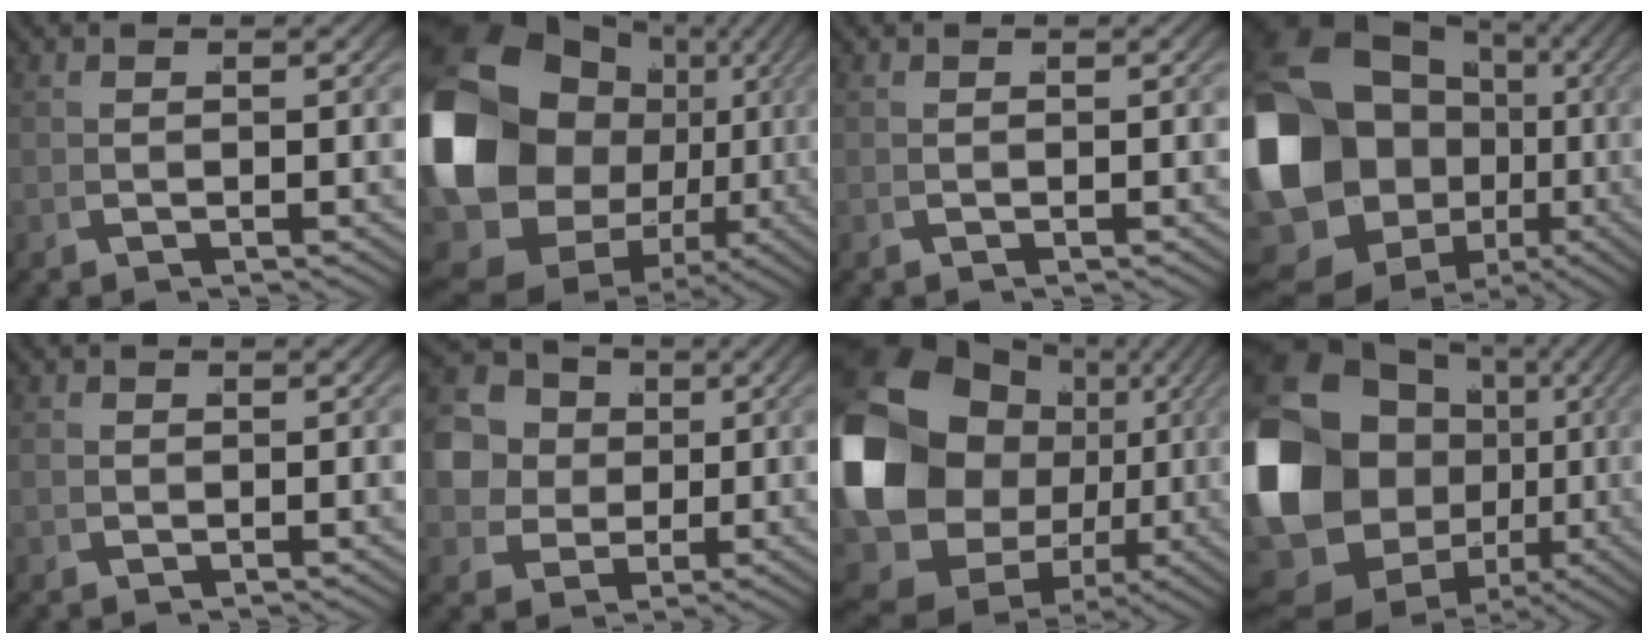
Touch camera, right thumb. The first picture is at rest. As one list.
[{"total": 20.6, "force": [-0.9, 14.8, 14.3], "torque": [-0.306, -0.055, 0.006]}, {"total": 0.0}, {"total": 16.5, "force": [-0.9, 12.5, 10.8], "torque": [-0.276, -0.072, 0.017]}, {"total": 0.5, "force": [0.2, 0.5, 0.1], "torque": [-0.008, -0.008, 0.008]}, {"total": 11.9, "force": [2.1, 10.4, 5.5], "torque": [-0.138, -0.028, 0.035]}, {"total": 18.7, "force": [-0.6, 13.6, 12.8], "torque": [-0.284, -0.055, 0.016]}, {"total": 18.4, "force": [-1.1, 13.6, 12.3], "torque": [-0.293, -0.065, 0.009]}]